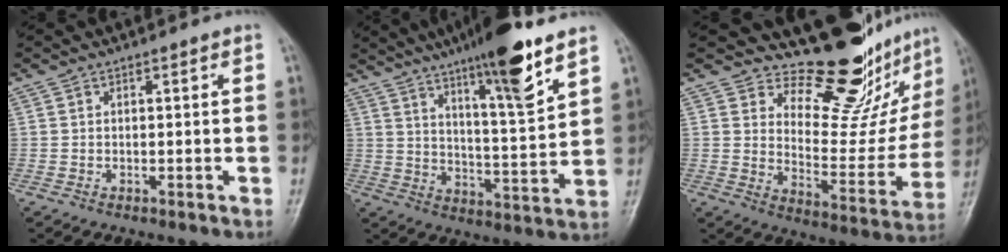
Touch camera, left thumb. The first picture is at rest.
{"total": 15.7, "force": [10.3, 2.1, 11.7], "torque": [-0.177, -0.057, 0.168]}
{"total": 17.4, "force": [14.6, 6.2, 7.1], "torque": [-0.038, -0.136, 0.200]}